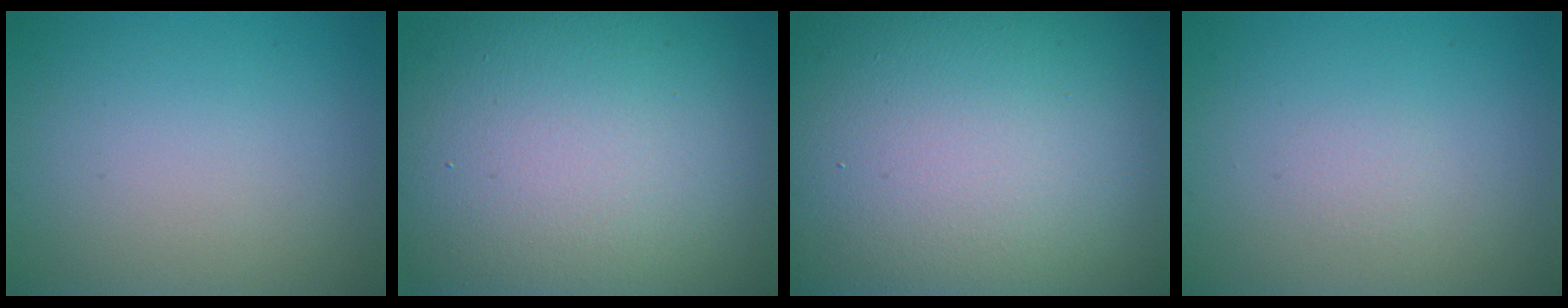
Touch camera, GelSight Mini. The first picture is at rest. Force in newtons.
{"total": 17.9, "press": 17.9, "slide": 0.9}
{"total": 26.4, "press": 26.3, "slide": 1.2}
{"total": 0.5, "press": 0.5, "slide": 0.1}